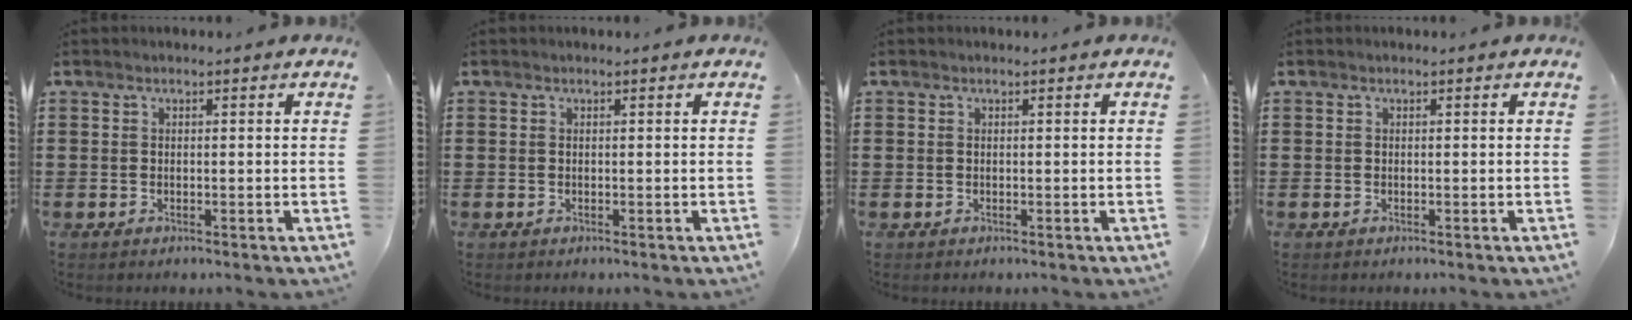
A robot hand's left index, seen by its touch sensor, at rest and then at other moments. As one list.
[{"total": 0.0}, {"total": 0.0}, {"total": 0.0}]